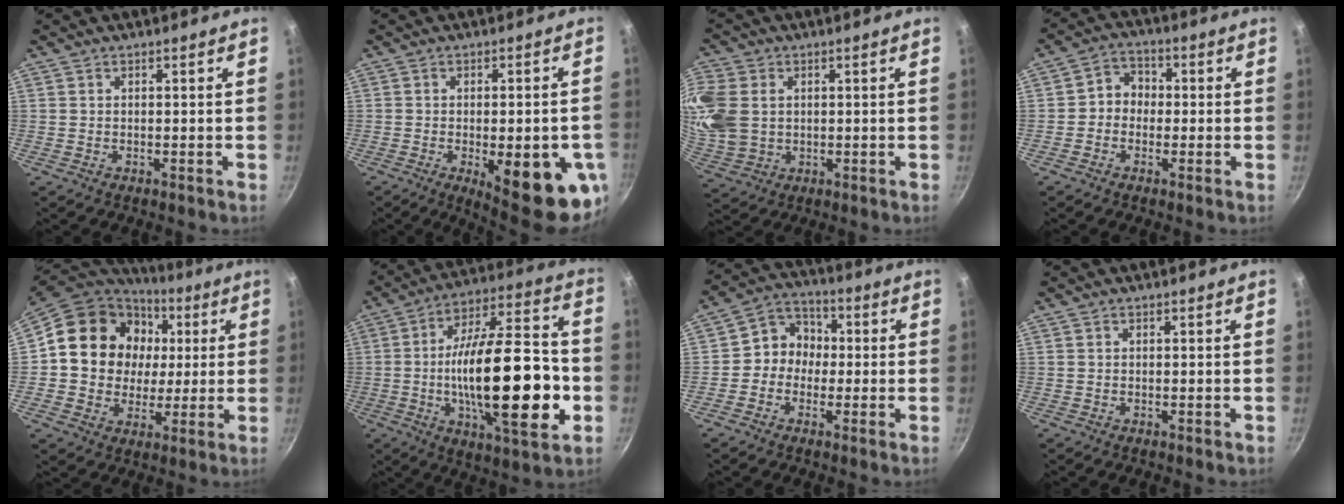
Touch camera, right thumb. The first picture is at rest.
{"total": 17.3, "force": [-5.2, 5.5, 15.5], "torque": [-0.171, -0.007, -0.059]}
{"total": 11.8, "force": [1.7, 9.4, 6.9], "torque": [-0.146, -0.010, 0.038]}
{"total": 5.1, "force": [-0.5, 4.5, 2.4], "torque": [-0.007, 0.017, -0.023]}
{"total": 18.6, "force": [3.3, 16.2, 8.5], "torque": [-0.132, 0.015, 0.055]}
{"total": 27.0, "force": [-4.8, 9.5, 24.8], "torque": [-0.380, 0.031, -0.072]}
{"total": 7.7, "force": [-0.7, 6.9, 3.2], "torque": [-0.010, 0.026, -0.032]}
{"total": 0.0}